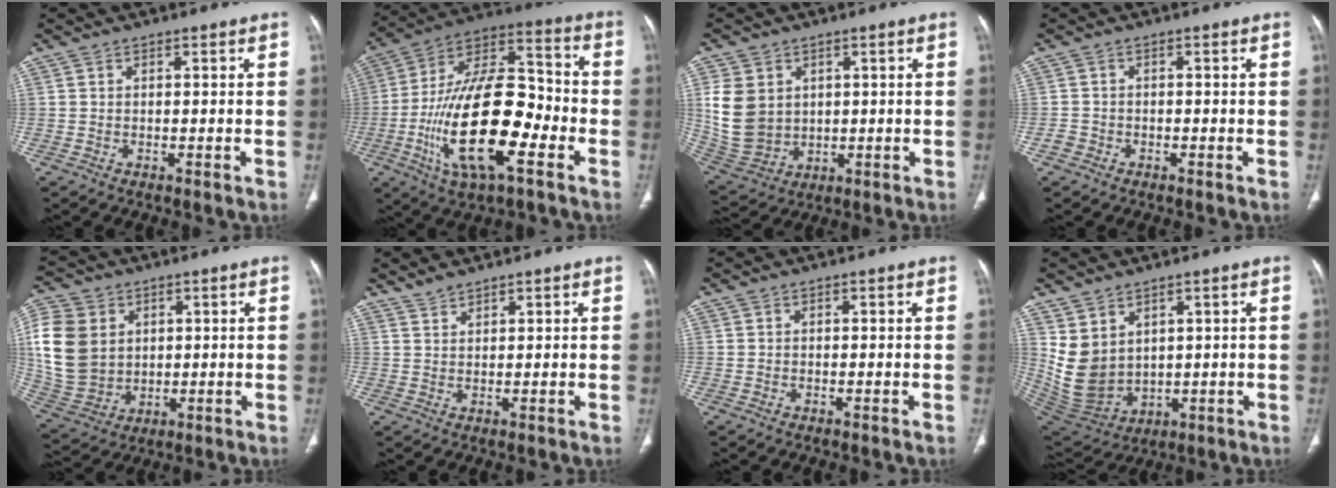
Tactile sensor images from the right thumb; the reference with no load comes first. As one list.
[{"total": 23.9, "force": [-7.0, 10.1, 20.5], "torque": [-0.359, 0.034, -0.118]}, {"total": 11.2, "force": [2.4, 9.1, 6.1], "torque": [-0.107, -0.010, 0.071]}, {"total": 1.5, "force": [-0.9, 1.2, 0.2], "torque": [-0.004, 0.005, -0.020]}, {"total": 15.8, "force": [3.1, 12.7, 8.8], "torque": [-0.178, -0.003, 0.074]}, {"total": 2.0, "force": [2.0, 0.4, 0.3], "torque": [-0.001, -0.002, 0.043]}, {"total": 0.0}, {"total": 10.2, "force": [3.7, 7.6, 5.8], "torque": [-0.102, -0.023, 0.107]}]